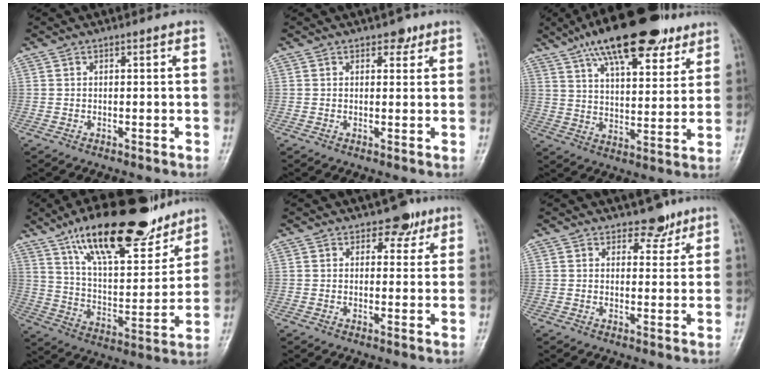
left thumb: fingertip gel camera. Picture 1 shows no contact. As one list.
[{"total": 2.4, "force": [1.6, 1.5, 1.0], "torque": [0.003, -0.007, 0.020]}, {"total": 21.6, "force": [13.8, 8.4, 14.3], "torque": [-0.197, -0.025, 0.221]}, {"total": 24.4, "force": [16.7, 8.7, 15.5], "torque": [-0.203, -0.059, 0.278]}, {"total": 4.0, "force": [2.6, 2.7, 1.4], "torque": [0.011, -0.012, 0.035]}, {"total": 3.8, "force": [2.9, 2.3, 0.8], "torque": [0.016, -0.018, 0.042]}]